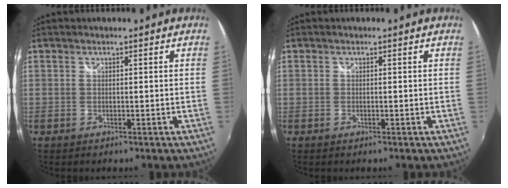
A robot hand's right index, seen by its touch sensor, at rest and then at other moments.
{"total": 0.0}